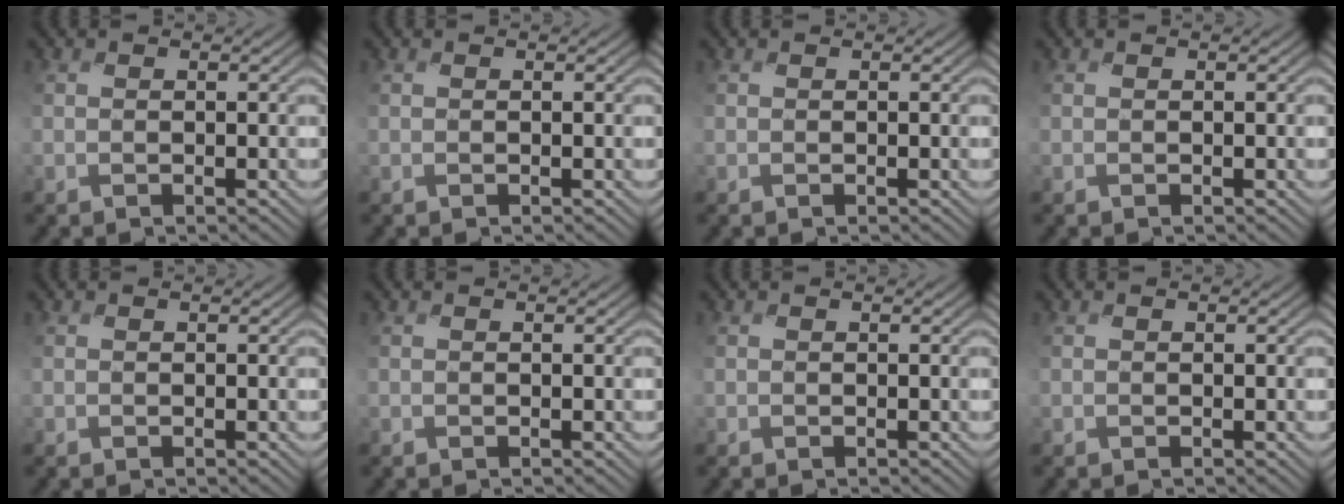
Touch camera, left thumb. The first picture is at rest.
{"total": 0.0}
{"total": 0.0}
{"total": 0.0}
{"total": 0.0}
{"total": 0.0}
{"total": 0.0}
{"total": 0.0}